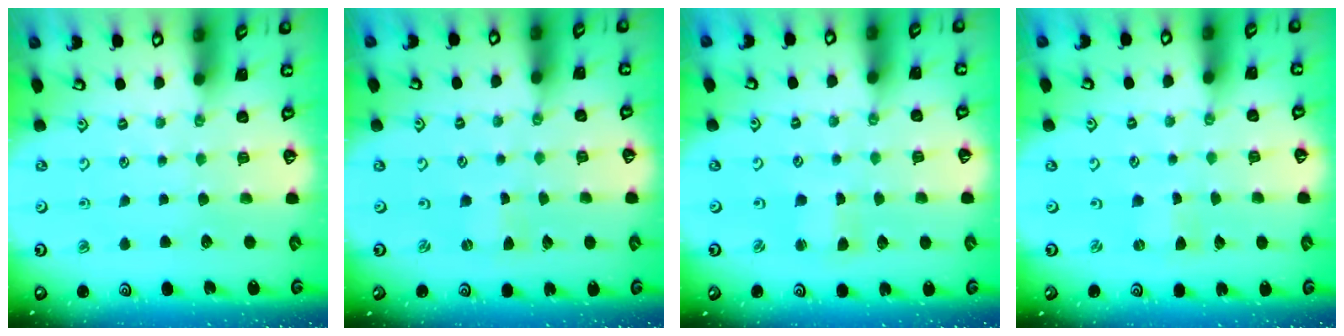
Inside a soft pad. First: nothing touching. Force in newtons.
{"total": 0.0}
{"total": 2.5, "press": 2.5, "slide": 0.3}
{"total": 0.0}